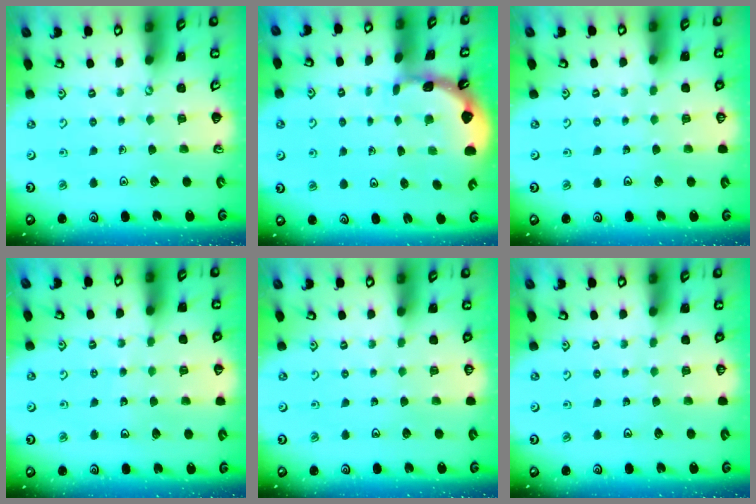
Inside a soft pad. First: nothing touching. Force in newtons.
{"total": 1.7, "press": 1.6, "slide": 0.1}
{"total": 0.0}
{"total": 3.9, "press": 3.8, "slide": 1.1}
{"total": 0.0}
{"total": 0.0}